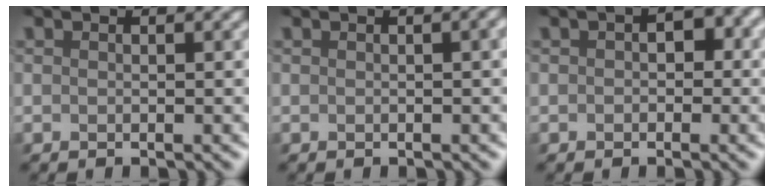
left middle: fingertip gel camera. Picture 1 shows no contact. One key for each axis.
{"total": 1.7, "fx": -0.3, "fy": 0.8, "fz": 1.5, "tx": -0.003, "ty": 0.010, "tz": -0.009}
{"total": 1.9, "fx": -0.3, "fy": 1.4, "fz": 1.2, "tx": -0.010, "ty": 0.009, "tz": -0.010}